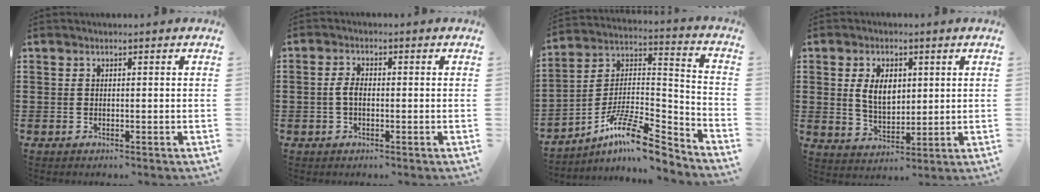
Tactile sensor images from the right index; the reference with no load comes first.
{"total": 2.5, "force": [-0.3, 1.2, 2.2], "torque": [-0.057, -0.003, -0.011]}
{"total": 12.1, "force": [-9.2, 2.3, 7.5], "torque": [-0.141, 0.016, -0.181]}
{"total": 6.0, "force": [1.2, 3.8, 4.5], "torque": [-0.082, 0.006, 0.017]}